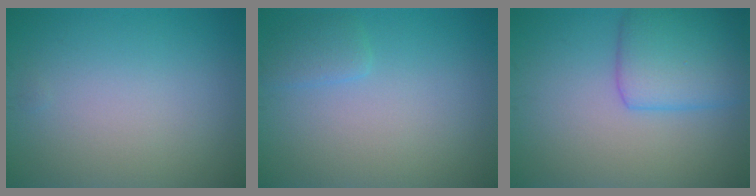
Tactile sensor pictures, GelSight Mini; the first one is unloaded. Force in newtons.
{"total": 1.4, "press": 1.4, "slide": 0.1}
{"total": 4.9, "press": 4.9, "slide": 0.2}